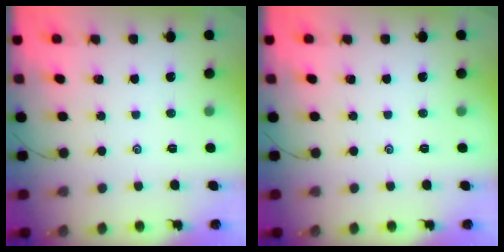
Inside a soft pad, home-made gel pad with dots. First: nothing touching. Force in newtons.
{"total": 0.0}